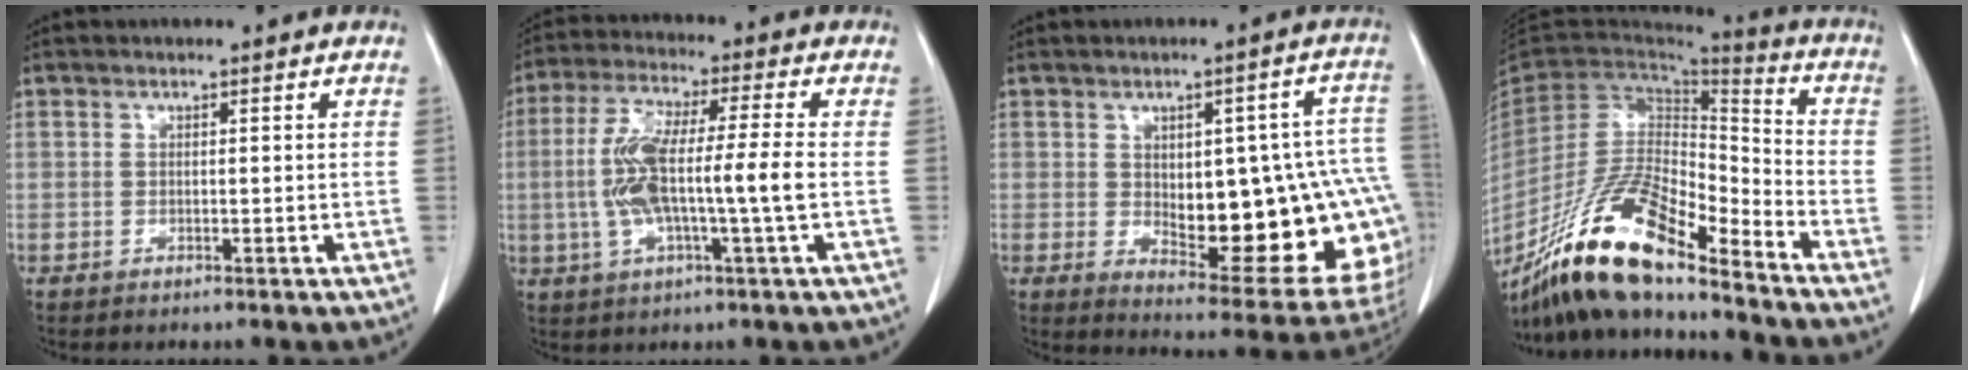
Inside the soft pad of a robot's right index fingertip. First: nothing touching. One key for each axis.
{"total": 11.7, "fx": -1.1, "fy": 0.8, "fz": 11.6, "tx": -0.239, "ty": 0.009, "tz": -0.025}
{"total": 22.5, "fx": -1.9, "fy": 7.5, "fz": 21.1, "tx": -0.197, "ty": 0.022, "tz": 0.004}
{"total": 18.9, "fx": -14.5, "fy": 3.9, "fz": 11.5, "tx": -0.228, "ty": -0.010, "tz": -0.270}